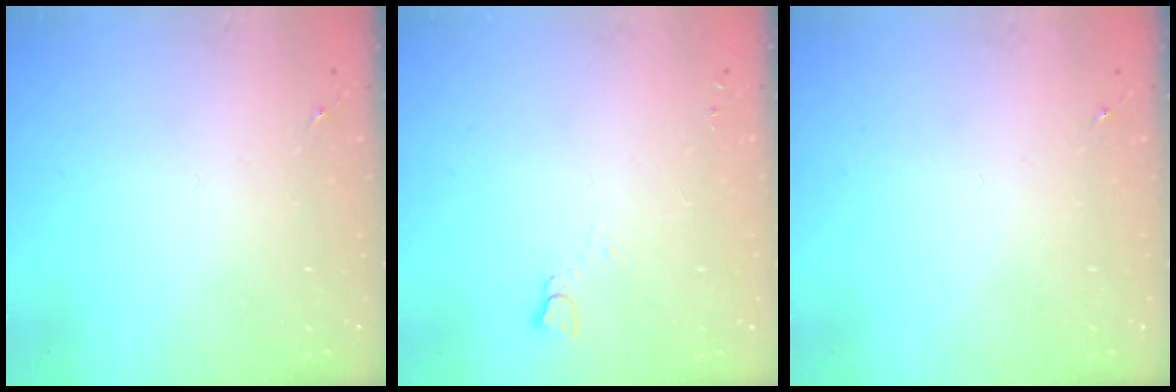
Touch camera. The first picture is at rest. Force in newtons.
{"total": 2.8, "press": 2.7, "slide": 0.3}
{"total": 0.0}